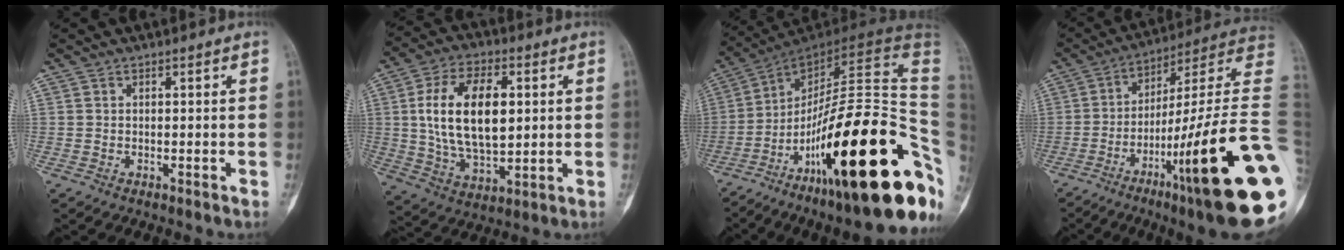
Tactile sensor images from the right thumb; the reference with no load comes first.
{"total": 17.6, "force": [2.6, 9.6, 14.5], "torque": [-0.244, -0.003, 0.050]}
{"total": 37.9, "force": [-12.2, 10.9, 34.2], "torque": [-0.414, 0.082, -0.189]}
{"total": 31.7, "force": [-9.2, 4.1, 30.0], "torque": [-0.350, 0.043, -0.152]}